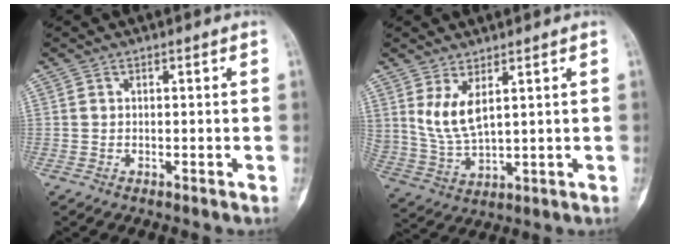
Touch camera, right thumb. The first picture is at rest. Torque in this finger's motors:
{"motor_torque": [-0.66, 0.68, 0.54, 0.28, -0.02]}